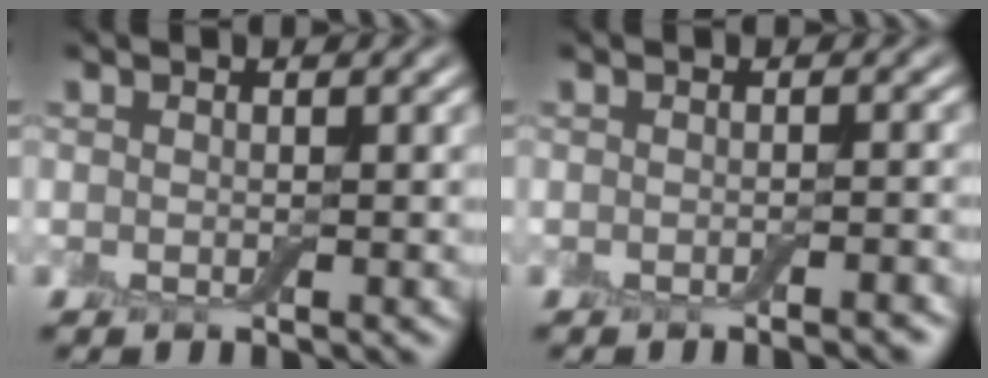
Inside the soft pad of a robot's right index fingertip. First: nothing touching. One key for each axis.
{"total": 1.6, "fx": -1.0, "fy": 0.3, "fz": 1.2, "tx": -0.007, "ty": 0.001, "tz": -0.014}